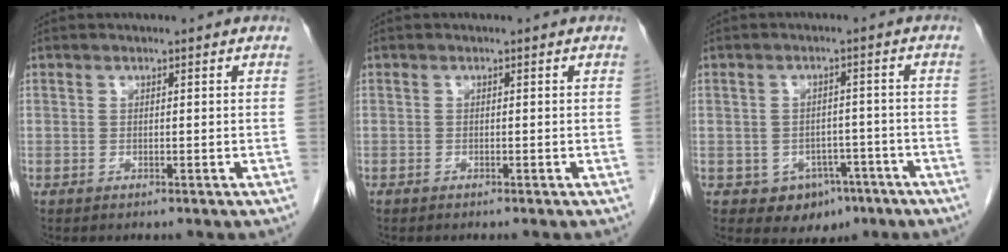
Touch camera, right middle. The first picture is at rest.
{"total": 0.0}
{"total": 6.1, "force": [-3.2, 4.7, 2.2], "torque": [-0.022, 0.009, -0.032]}